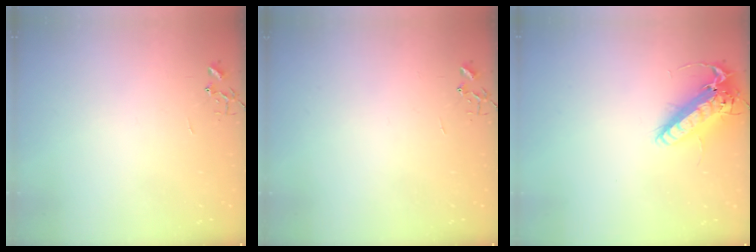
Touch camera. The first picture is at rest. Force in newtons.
{"total": 0.0}
{"total": 17.8, "press": 17.5, "slide": 3.4}